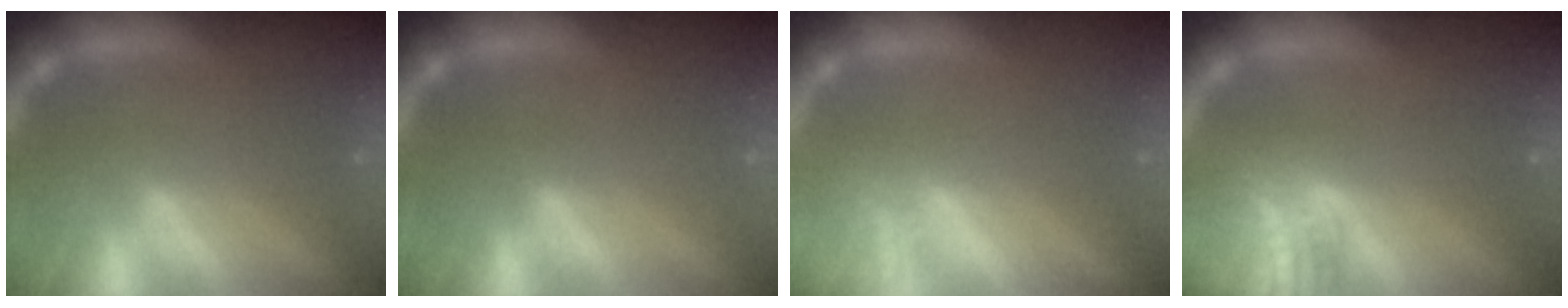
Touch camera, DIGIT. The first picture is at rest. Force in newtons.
{"total": 0.0}
{"total": 2.0}
{"total": 6.1}